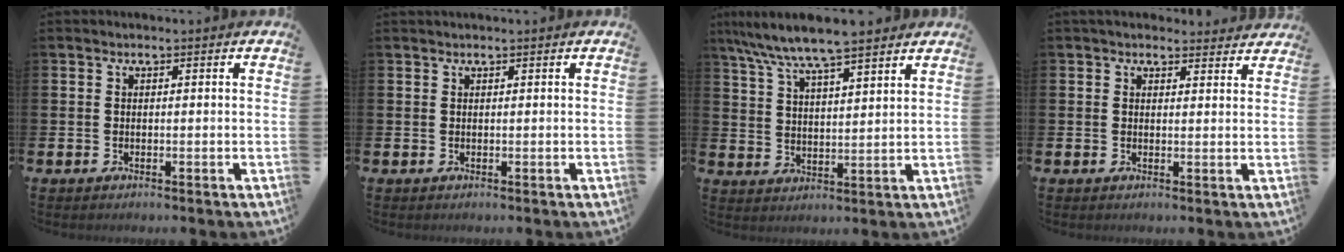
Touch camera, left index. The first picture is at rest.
{"total": 0.0}
{"total": 7.8, "force": [7.2, 0.6, 2.9], "torque": [-0.081, -0.029, 0.130]}
{"total": 2.4, "force": [2.3, 0.7, 0.2], "torque": [0.004, -0.011, 0.039]}